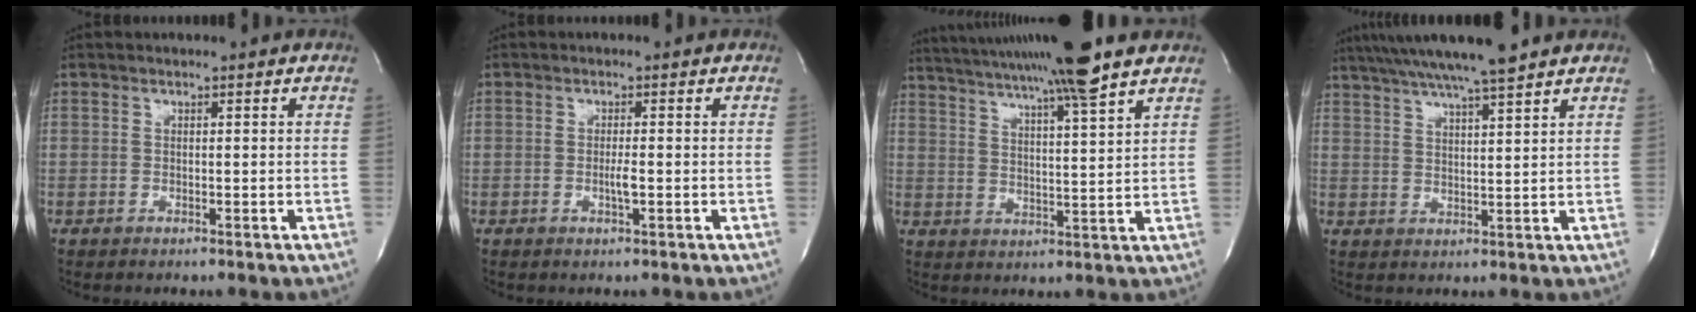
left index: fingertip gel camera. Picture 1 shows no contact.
{"total": 1.6, "force": [-0.4, 0.0, 1.6], "torque": [-0.033, -0.003, -0.006]}
{"total": 17.2, "force": [14.3, -1.2, 9.4], "torque": [-0.169, 0.010, 0.213]}
{"total": 12.6, "force": [10.6, -0.2, 6.8], "torque": [-0.124, 0.024, 0.165]}